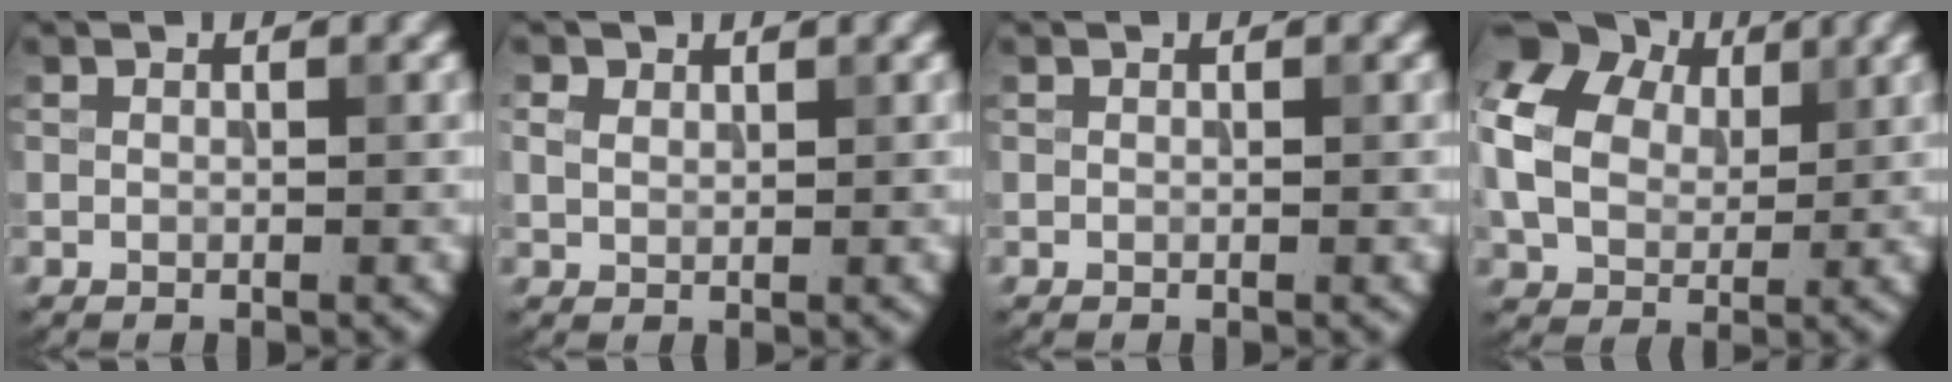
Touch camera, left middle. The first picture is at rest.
{"total": 1.4, "force": [0.8, 1.0, 0.6], "torque": [-0.013, 0.003, 0.016]}
{"total": 0.0}
{"total": 9.1, "force": [2.3, 6.9, 5.6], "torque": [-0.132, 0.015, 0.042]}